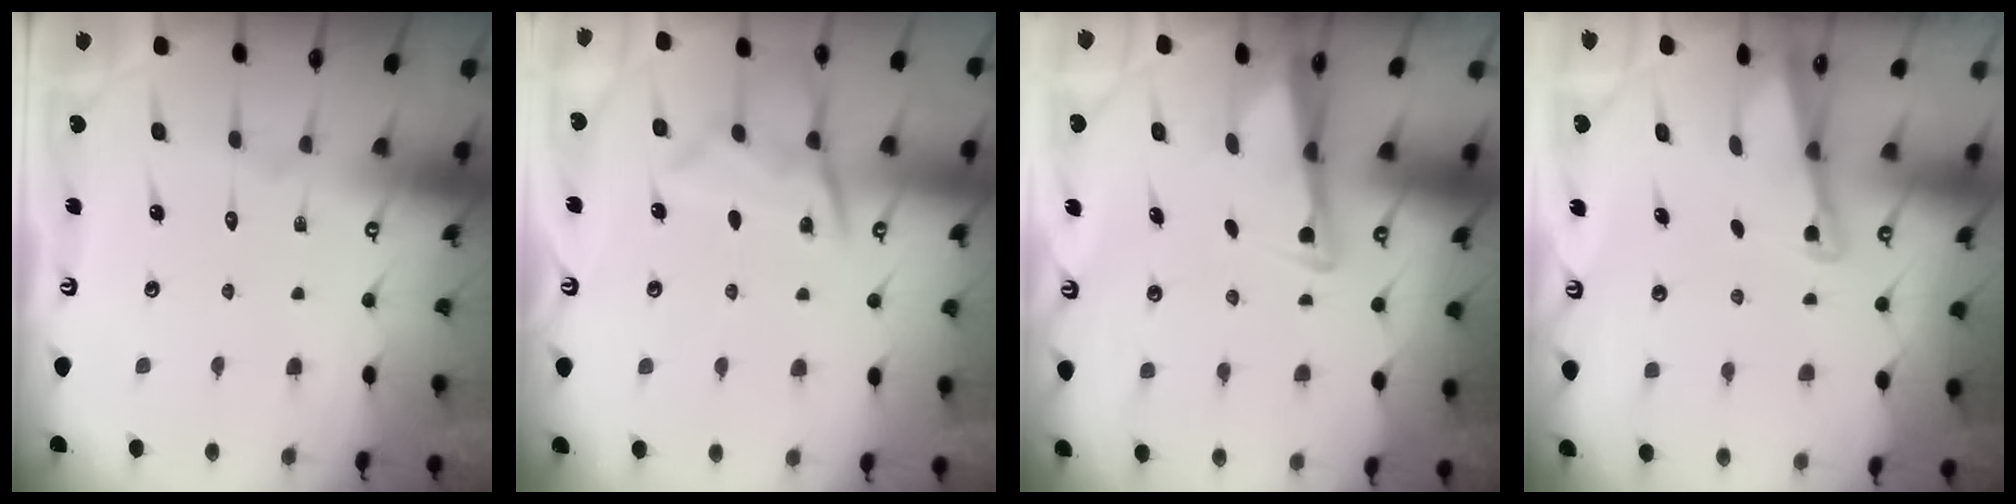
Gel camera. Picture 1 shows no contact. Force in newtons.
{"total": 11.0, "press": 10.9, "slide": 0.8}
{"total": 2.9, "press": 2.8, "slide": 0.7}
{"total": 2.1, "press": 2.0, "slide": 0.3}